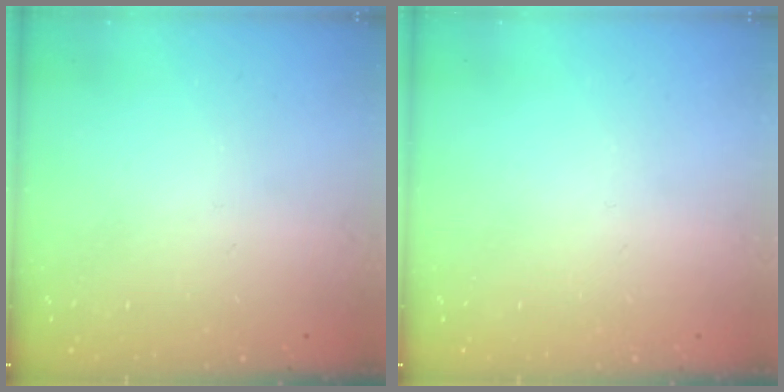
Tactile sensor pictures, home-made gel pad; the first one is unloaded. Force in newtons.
{"total": 0.0}